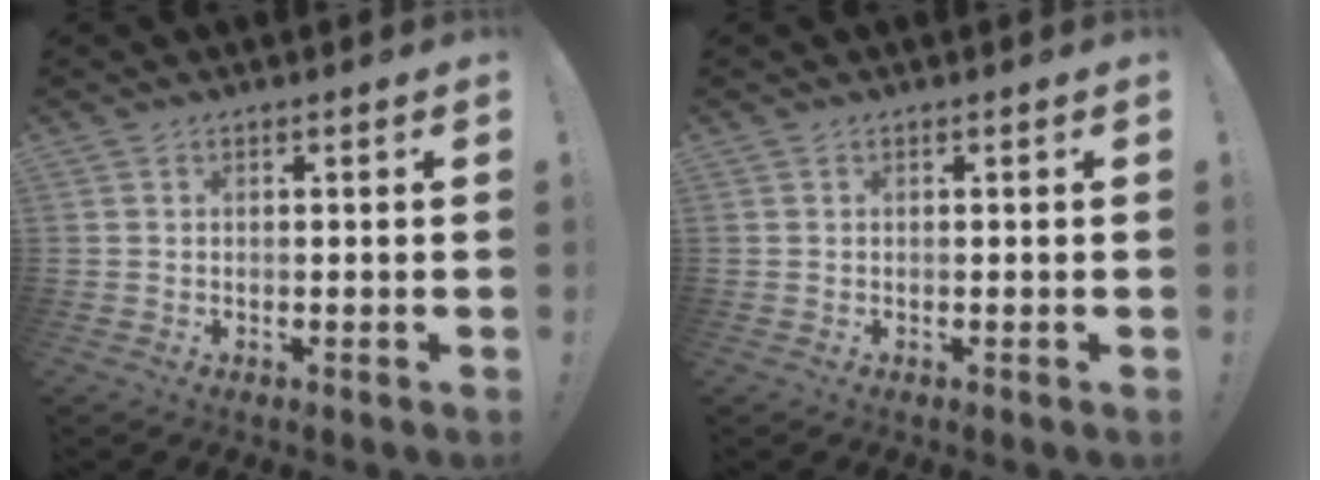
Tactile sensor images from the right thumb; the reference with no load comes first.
{"total": 0.0}